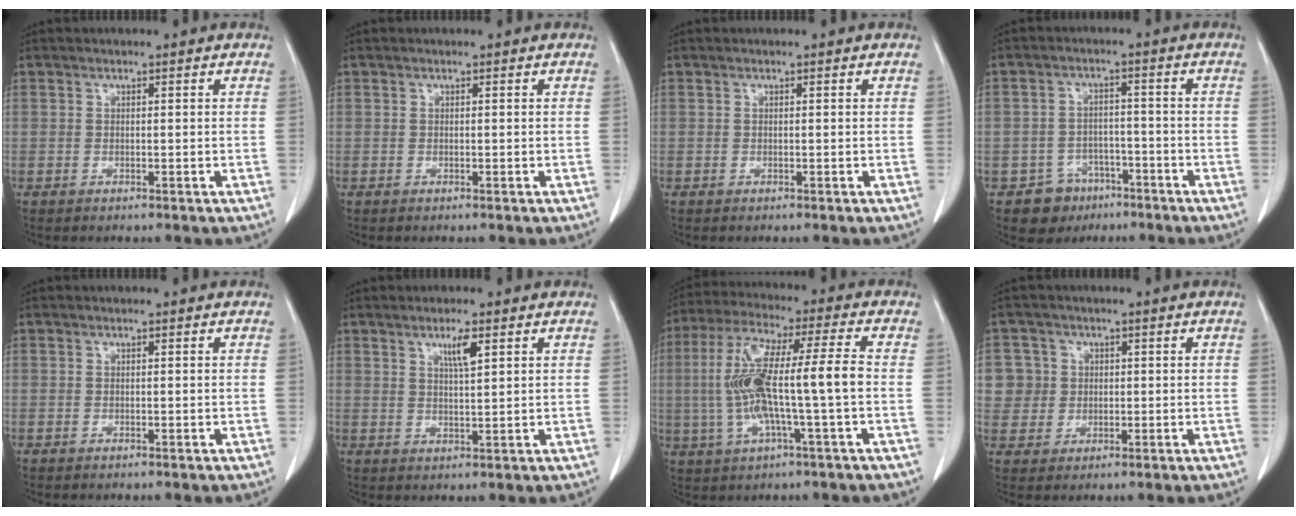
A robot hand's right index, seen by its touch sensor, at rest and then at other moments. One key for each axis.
{"total": 0.0}
{"total": 0.0}
{"total": 6.0, "fx": -3.6, "fy": 4.8, "fz": 0.3, "tx": 0.001, "ty": 0.012, "tz": -0.051}
{"total": 0.0}
{"total": 3.4, "fx": 1.8, "fy": 0.2, "fz": 2.9, "tx": -0.053, "ty": -0.004, "tz": 0.033}
{"total": 13.7, "fx": -1.1, "fy": 0.9, "fz": 13.6, "tx": -0.275, "ty": 0.021, "tz": -0.024}
{"total": 6.1, "fx": 1.2, "fy": 6.0, "fz": 0.3, "tx": -0.001, "ty": 0.017, "tz": 0.026}